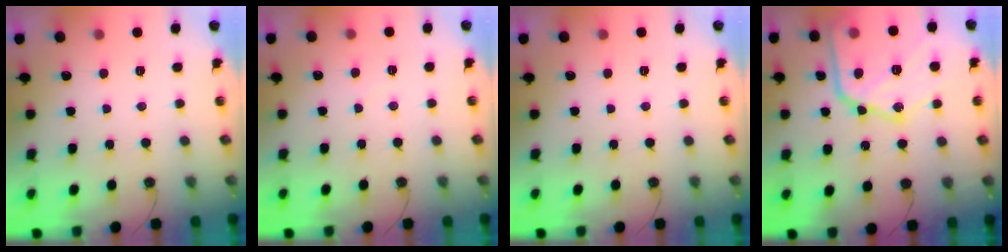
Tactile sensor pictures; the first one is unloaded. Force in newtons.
{"total": 2.8, "press": 2.8, "slide": 0.4}
{"total": 0.0}
{"total": 23.6, "press": 23.5, "slide": 2.3}